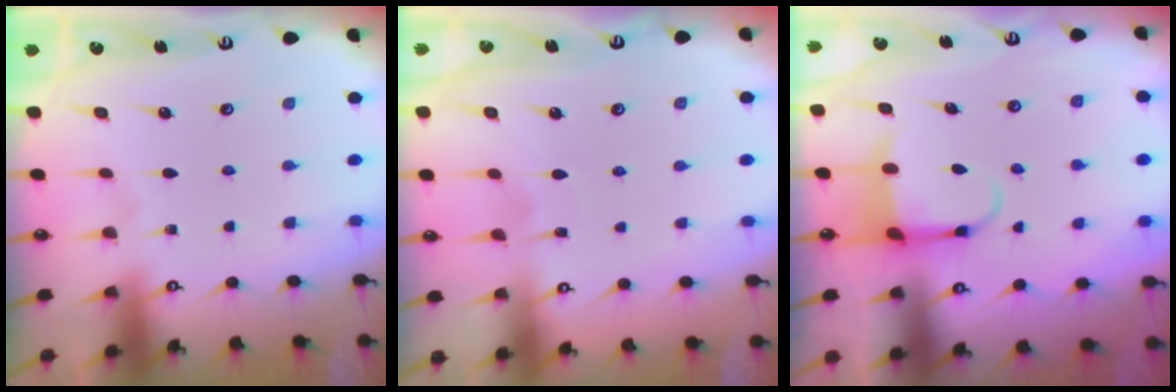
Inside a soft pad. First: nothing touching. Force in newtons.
{"total": 3.9, "press": 3.9, "slide": 0.4}
{"total": 5.0, "press": 4.9, "slide": 0.8}